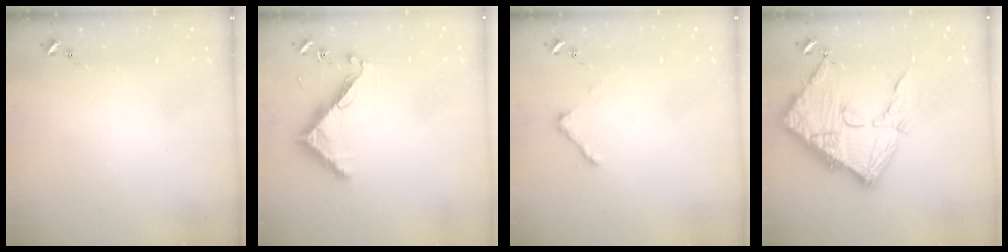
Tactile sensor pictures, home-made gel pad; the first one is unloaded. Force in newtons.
{"total": 8.9, "press": 8.9, "slide": 0.8}
{"total": 3.3, "press": 3.3, "slide": 0.3}
{"total": 20.9, "press": 20.8, "slide": 1.8}